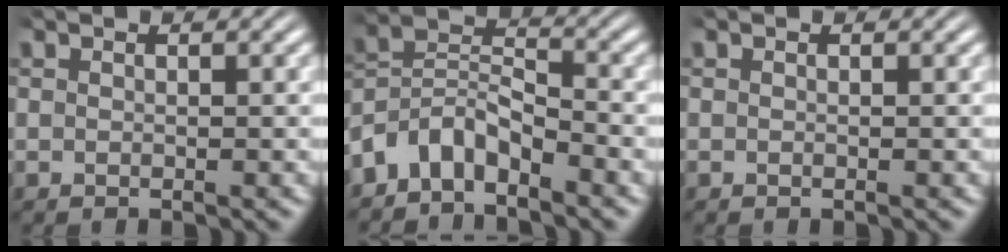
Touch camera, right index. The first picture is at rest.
{"total": 6.8, "force": [-3.2, 5.0, 3.3], "torque": [-0.074, -0.021, -0.056]}
{"total": 0.0}